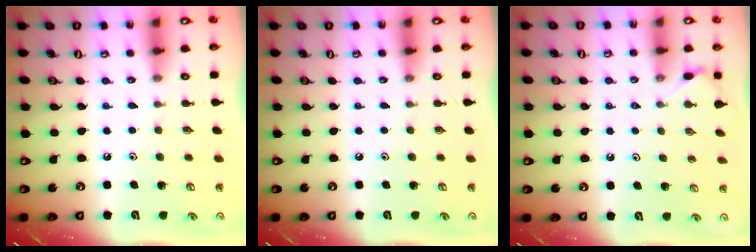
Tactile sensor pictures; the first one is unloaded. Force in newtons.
{"total": 0.0}
{"total": 3.3, "press": 3.2, "slide": 0.6}